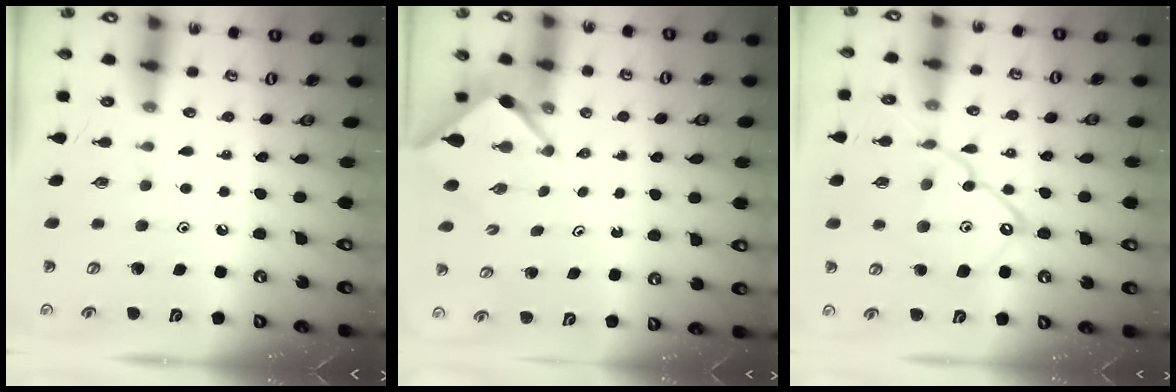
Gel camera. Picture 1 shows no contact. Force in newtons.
{"total": 2.5, "press": 2.5, "slide": 0.3}
{"total": 16.0, "press": 15.9, "slide": 1.6}